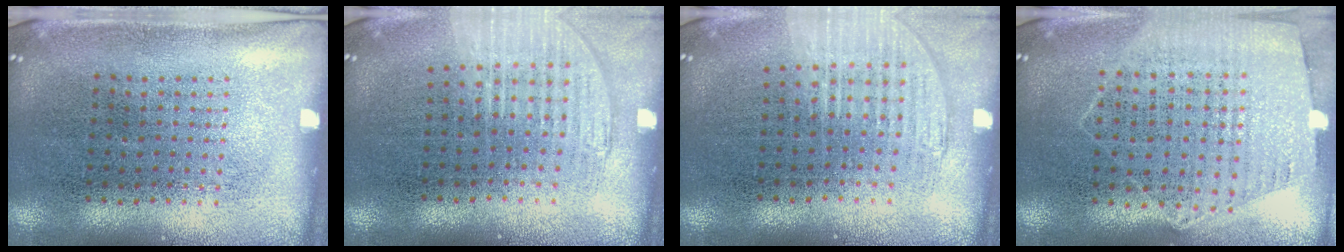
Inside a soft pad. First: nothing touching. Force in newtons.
{"total": 1.2, "press": 1.1, "slide": 0.4}
{"total": 1.2, "press": 1.1, "slide": 0.4}
{"total": 1.2, "press": 1.1, "slide": 0.4}